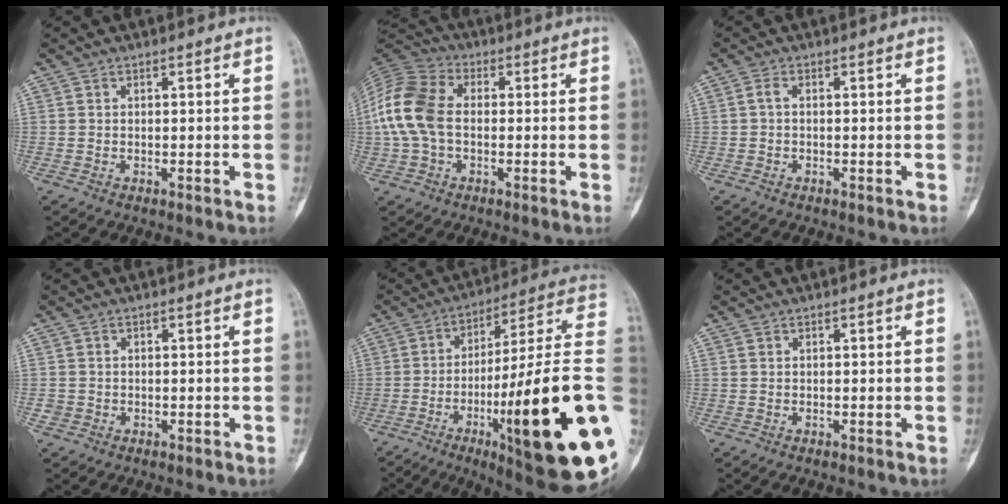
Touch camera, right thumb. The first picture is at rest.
{"total": 12.2, "force": [-0.4, 8.1, 9.2], "torque": [-0.202, 0.028, -0.016]}
{"total": 1.2, "force": [-0.1, 0.6, 1.1], "torque": [-0.021, 0.002, -0.006]}
{"total": 1.1, "force": [-0.3, 1.1, 0.1], "torque": [0.005, 0.005, -0.008]}
{"total": 31.5, "force": [-6.8, 4.4, 30.4], "torque": [-0.404, 0.006, -0.107]}
{"total": 0.0}